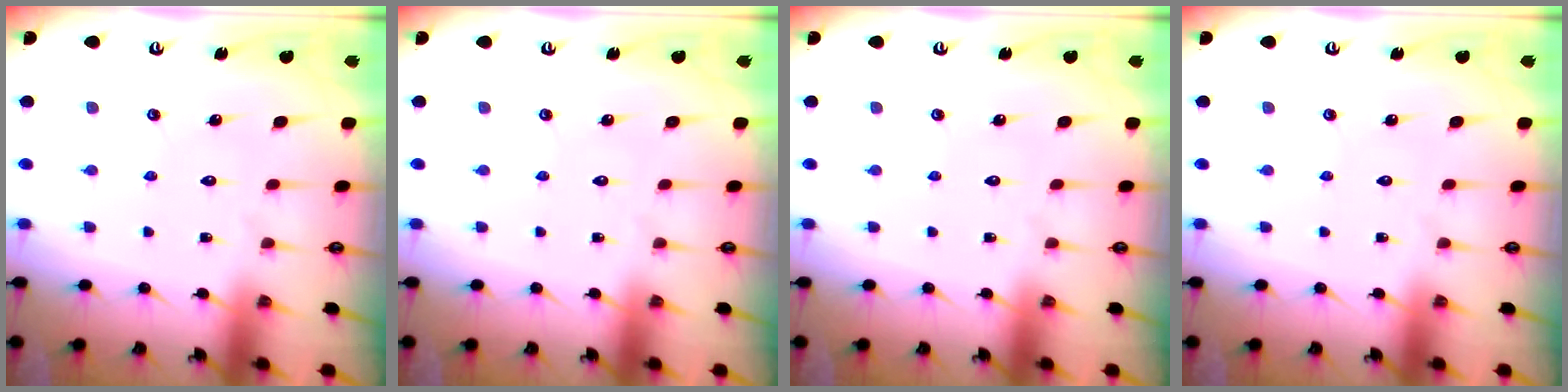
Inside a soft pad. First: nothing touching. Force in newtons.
{"total": 0.0}
{"total": 0.0}
{"total": 0.0}